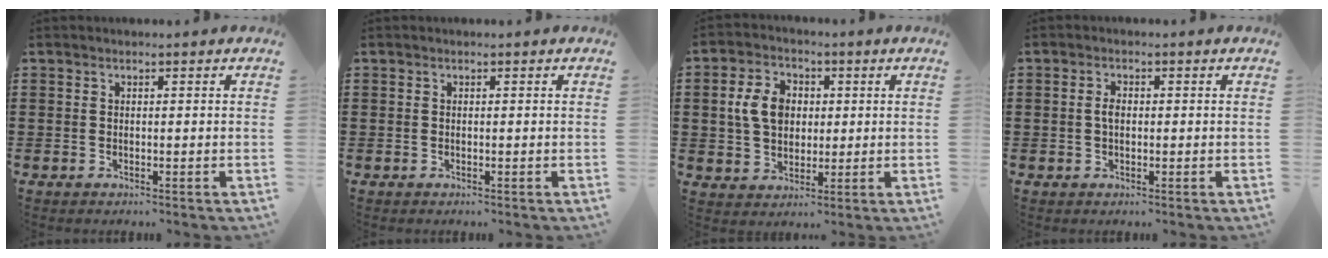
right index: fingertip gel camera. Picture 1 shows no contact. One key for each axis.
{"total": 0.0}
{"total": 6.9, "fx": 0.9, "fy": 5.3, "fz": 4.4, "tx": -0.114, "ty": 0.014, "tz": 0.010}
{"total": 2.0, "fx": 0.0, "fy": 1.1, "fz": 1.7, "tx": -0.034, "ty": 0.005, "tz": -0.002}